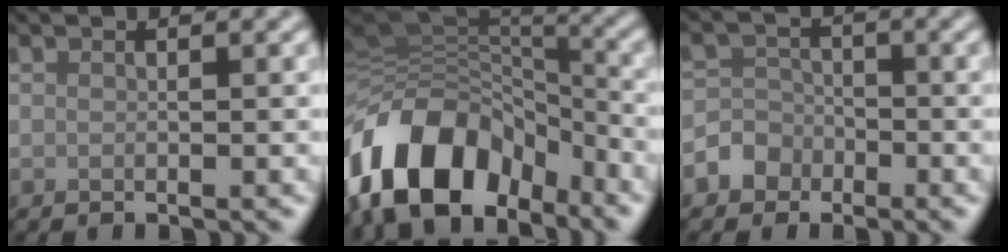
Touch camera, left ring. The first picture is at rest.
{"total": 12.3, "force": [-6.7, 7.8, 6.8], "torque": [-0.128, 0.017, -0.127]}
{"total": 3.0, "force": [-1.6, 2.5, 0.3], "torque": [0.017, 0.007, -0.045]}